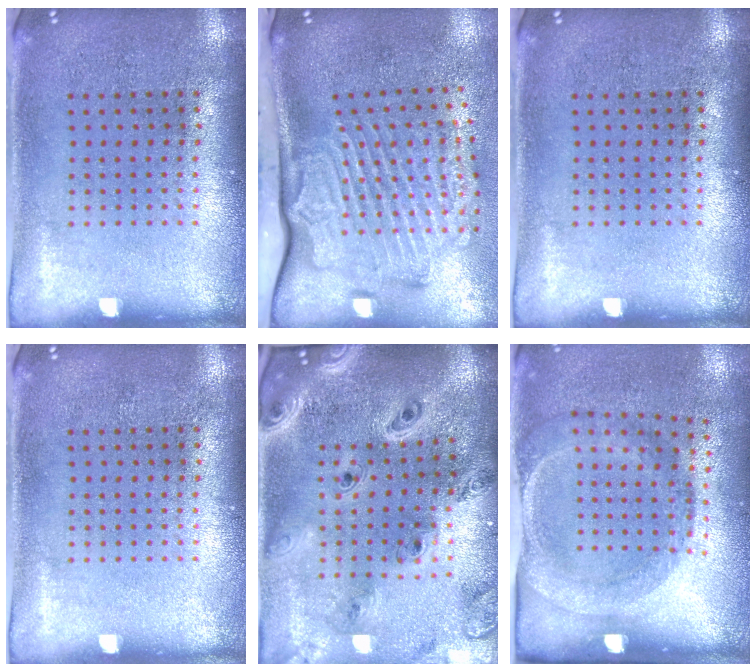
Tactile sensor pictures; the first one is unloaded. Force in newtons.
{"total": 3.3, "press": 2.3, "slide": 2.4}
{"total": 0.0}
{"total": 0.0}
{"total": 2.8, "press": 2.4, "slide": 1.4}
{"total": 1.9, "press": 1.2, "slide": 1.5}